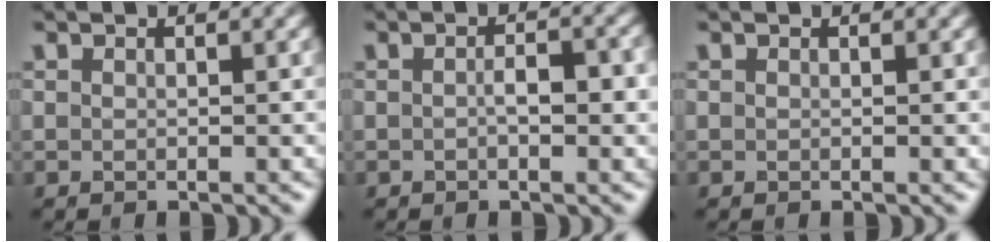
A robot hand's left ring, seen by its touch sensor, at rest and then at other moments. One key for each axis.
{"total": 2.6, "fx": -0.3, "fy": 1.0, "fz": 2.4, "tx": -0.040, "ty": 0.001, "tz": -0.006}
{"total": 0.0}